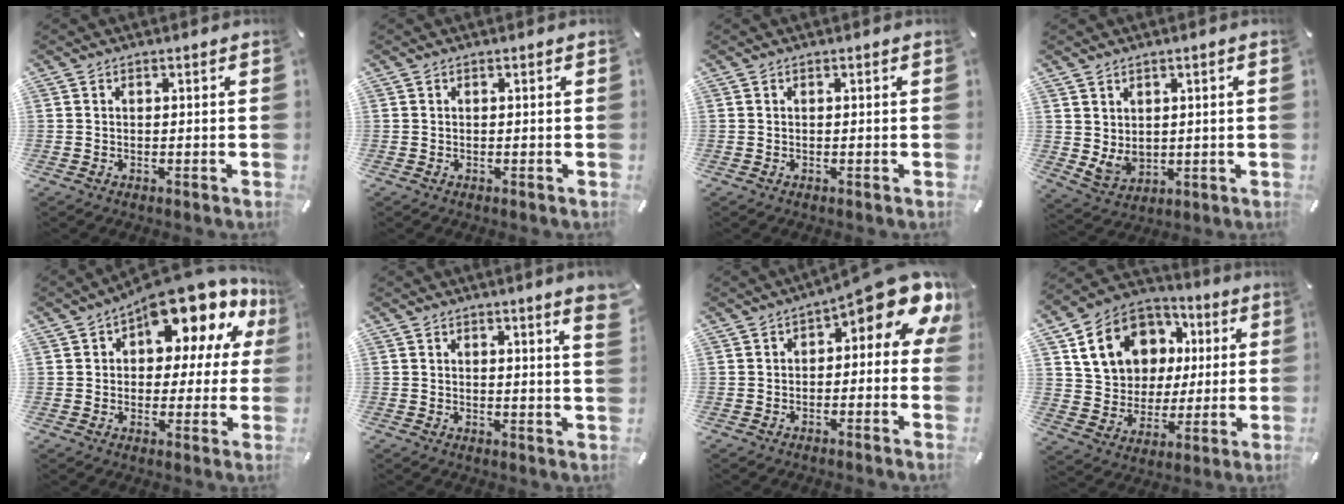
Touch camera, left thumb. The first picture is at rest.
{"total": 0.0}
{"total": 0.0}
{"total": 5.3, "force": [2.3, 4.5, 1.7], "torque": [-0.039, -0.020, 0.041]}
{"total": 14.3, "force": [10.4, 6.2, 7.6], "torque": [-0.114, -0.081, 0.182]}
{"total": 3.8, "force": [2.5, 0.0, 2.8], "torque": [-0.044, -0.014, 0.040]}
{"total": 11.5, "force": [5.6, 4.0, 9.2], "torque": [-0.126, -0.049, 0.093]}
{"total": 15.6, "force": [4.4, 13.6, 6.2], "torque": [-0.098, -0.003, 0.092]}